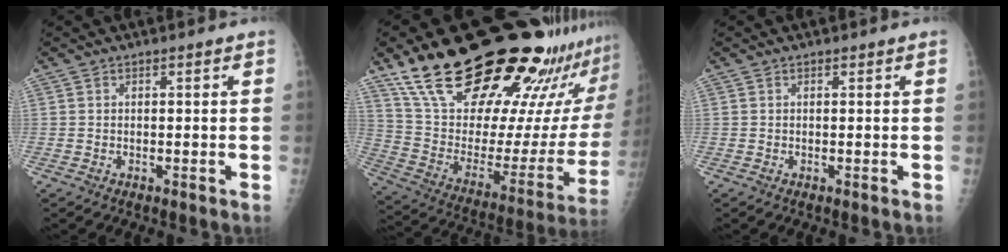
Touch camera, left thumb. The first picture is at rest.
{"total": 36.1, "force": [28.3, 9.5, 20.3], "torque": [-0.294, -0.144, 0.423]}
{"total": 0.0}